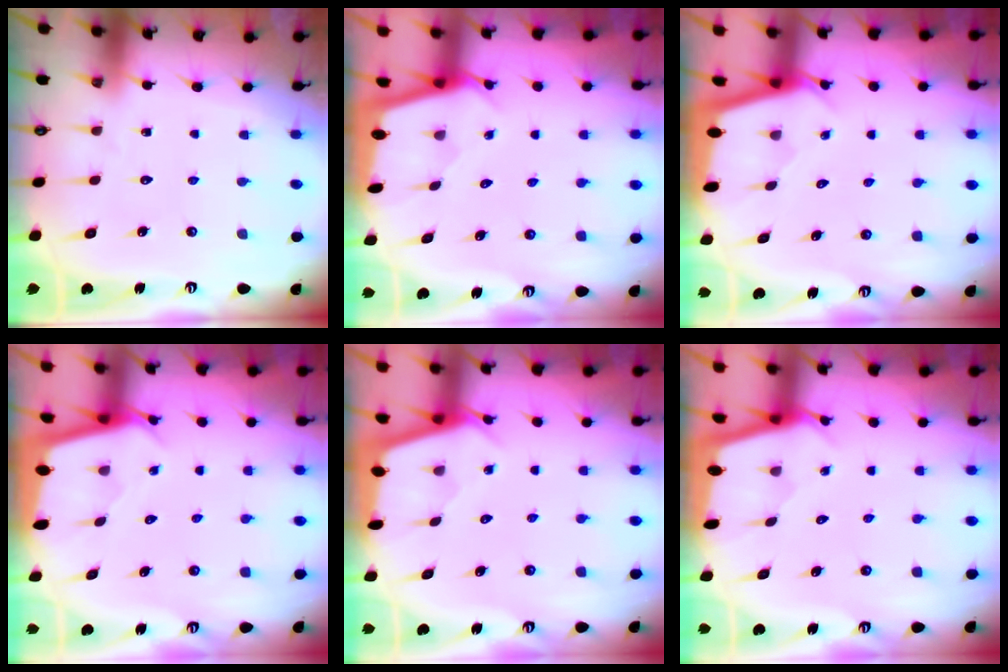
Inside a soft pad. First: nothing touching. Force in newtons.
{"total": 1.6, "press": 1.6, "slide": 0.2}
{"total": 2.1, "press": 2.1, "slide": 0.2}
{"total": 2.3, "press": 2.3, "slide": 0.1}
{"total": 2.5, "press": 2.5, "slide": 0.3}
{"total": 1.6, "press": 1.6, "slide": 0.2}